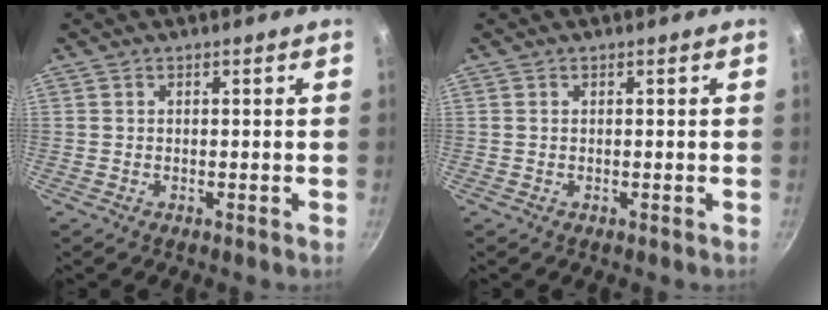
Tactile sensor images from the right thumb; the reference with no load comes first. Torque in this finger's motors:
{"motor_torque": [-0.28, -0.01, -0.13, 0.21, -0.02]}